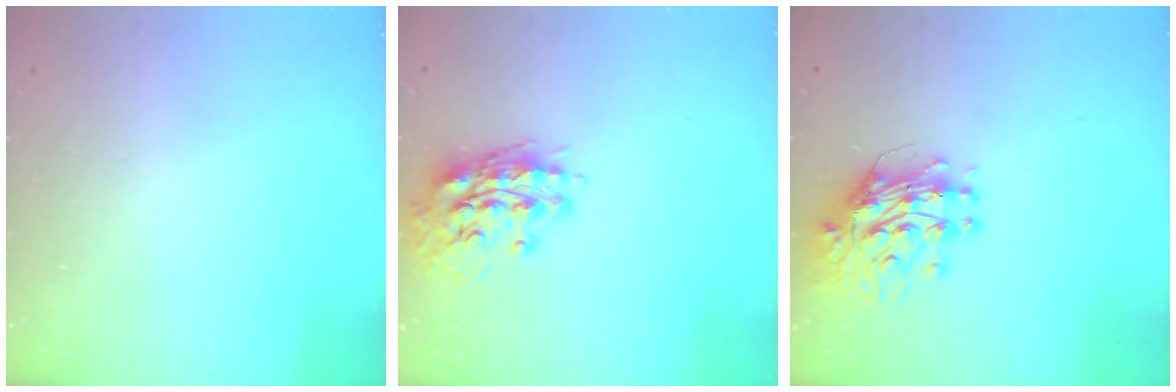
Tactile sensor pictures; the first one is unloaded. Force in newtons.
{"total": 13.2, "press": 13.1, "slide": 1.9}
{"total": 13.5, "press": 13.4, "slide": 1.4}